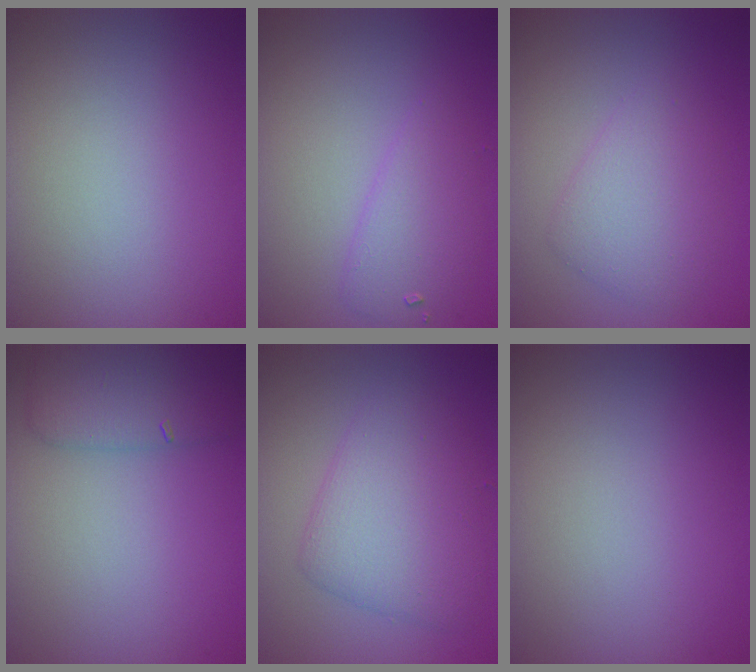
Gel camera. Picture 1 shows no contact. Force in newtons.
{"total": 2.6, "press": 2.6, "slide": 0.2}
{"total": 3.2, "press": 3.2, "slide": 0.0}
{"total": 3.2, "press": 3.2, "slide": 0.1}
{"total": 5.3, "press": 5.3, "slide": 0.1}
{"total": 0.0}